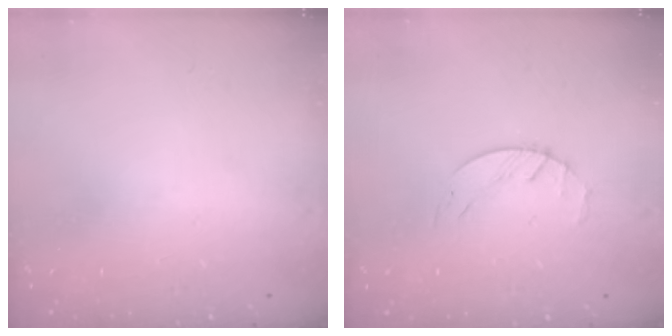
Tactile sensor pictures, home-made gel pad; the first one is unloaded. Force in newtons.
{"total": 2.7, "press": 2.6, "slide": 0.3}